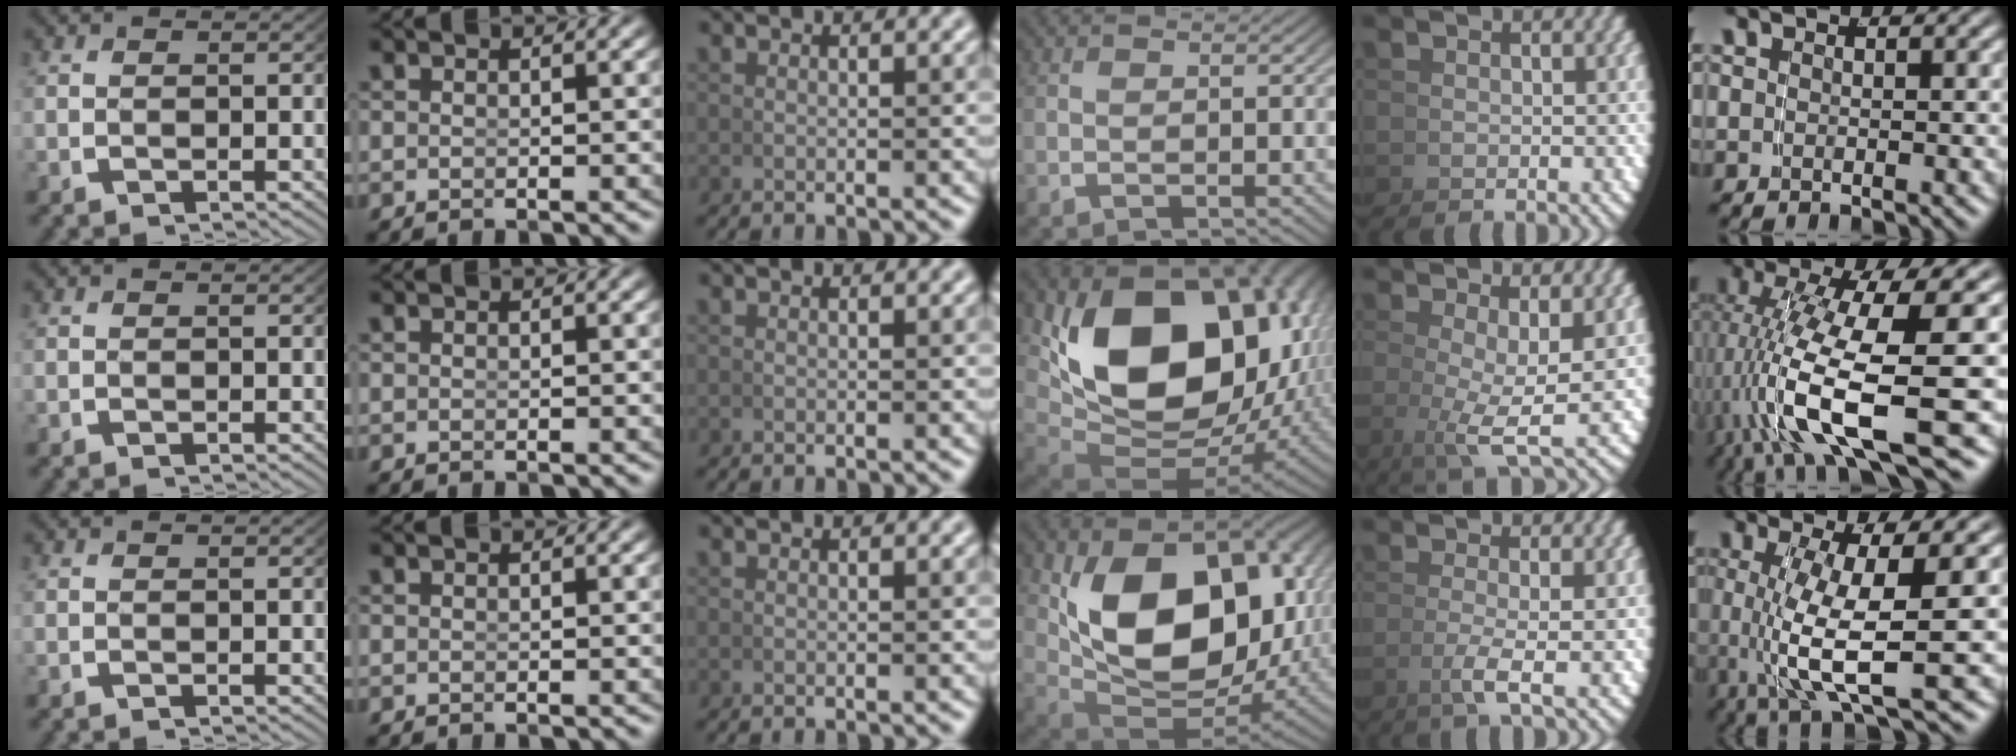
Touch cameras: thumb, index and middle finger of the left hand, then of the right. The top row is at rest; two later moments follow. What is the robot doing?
{"motion": "lift_and_place", "object": "bowl"}